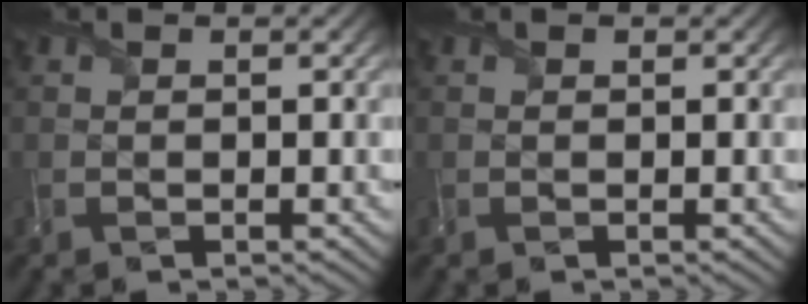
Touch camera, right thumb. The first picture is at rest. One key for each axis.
{"total": 0.0}